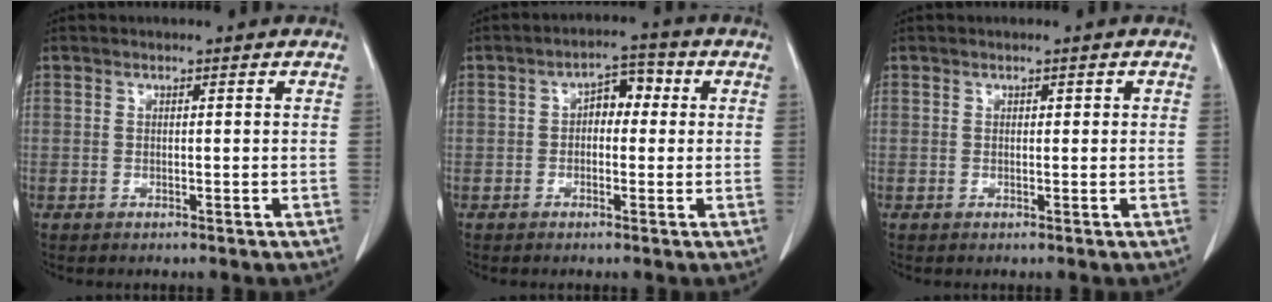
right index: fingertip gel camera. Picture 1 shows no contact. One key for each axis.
{"total": 4.5, "fx": 0.4, "fy": 2.6, "fz": 3.6, "tx": -0.050, "ty": 0.025, "tz": 0.001}
{"total": 0.8, "fx": 0.2, "fy": 0.5, "fz": 0.6, "tx": -0.005, "ty": 0.006, "tz": 0.004}